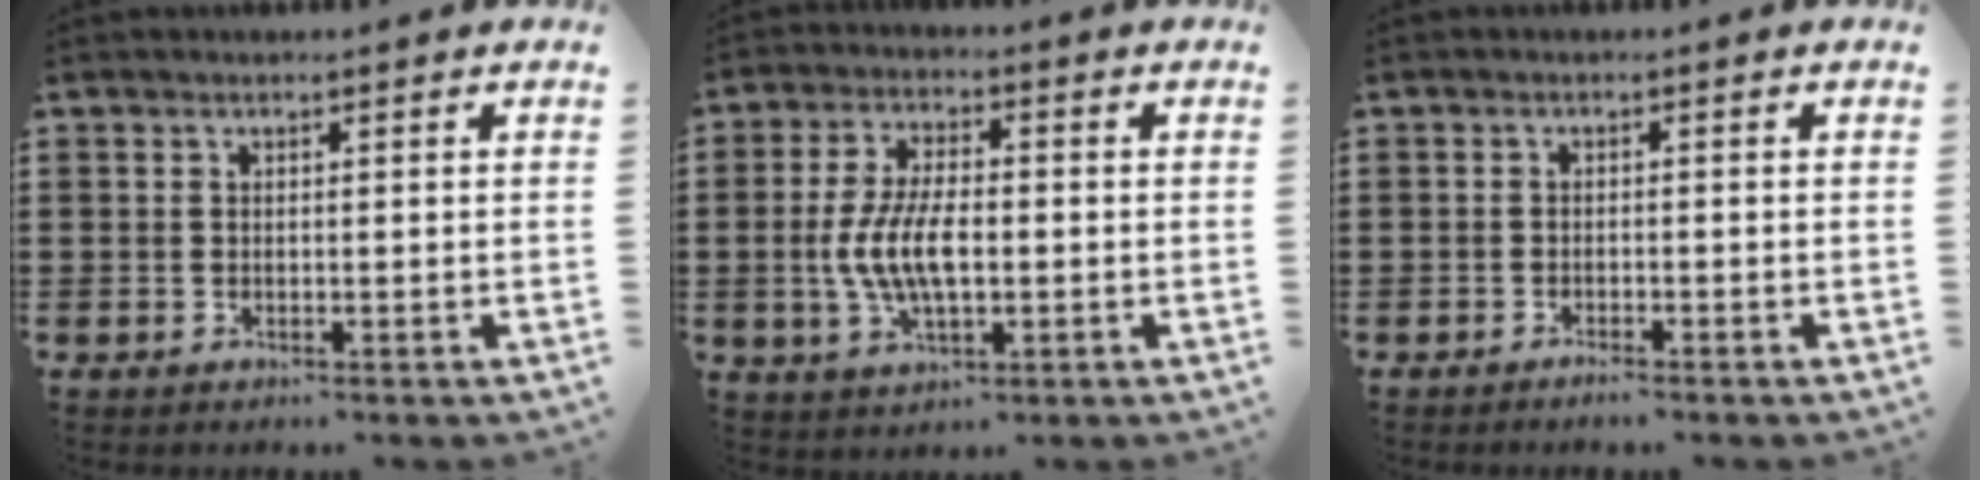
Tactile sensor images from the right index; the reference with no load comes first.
{"total": 8.2, "force": [-1.0, 3.8, 7.3], "torque": [-0.163, -0.004, -0.025]}
{"total": 1.2, "force": [-1.1, -0.1, 0.3], "torque": [-0.008, -0.003, -0.022]}